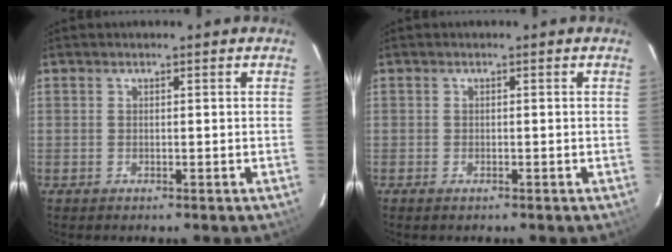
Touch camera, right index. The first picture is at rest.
{"total": 0.9, "force": [-0.6, 0.4, 0.5], "torque": [-0.010, -0.002, -0.012]}